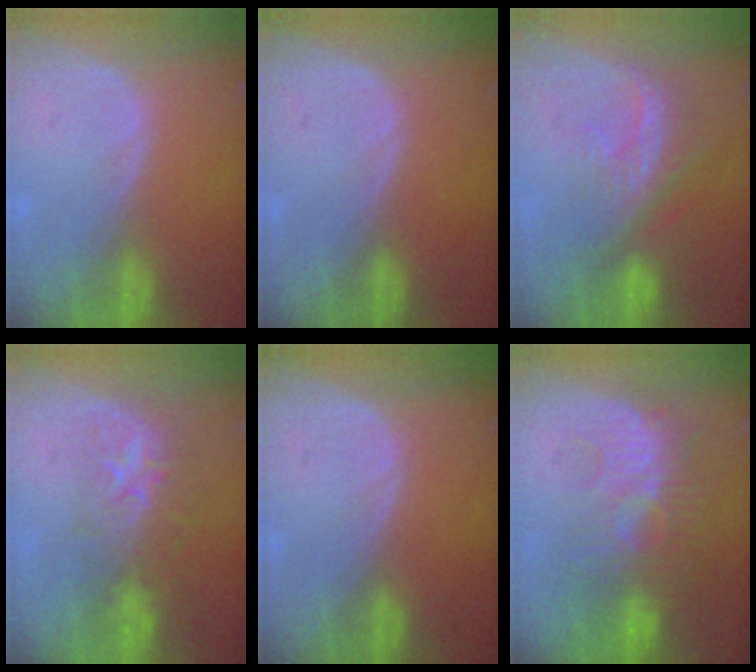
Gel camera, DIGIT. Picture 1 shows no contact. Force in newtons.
{"total": 0.0}
{"total": 8.1, "press": 7.3, "slide": 3.4}
{"total": 8.5, "press": 7.3, "slide": 4.2}
{"total": 0.0}
{"total": 9.4, "press": 8.9, "slide": 2.9}